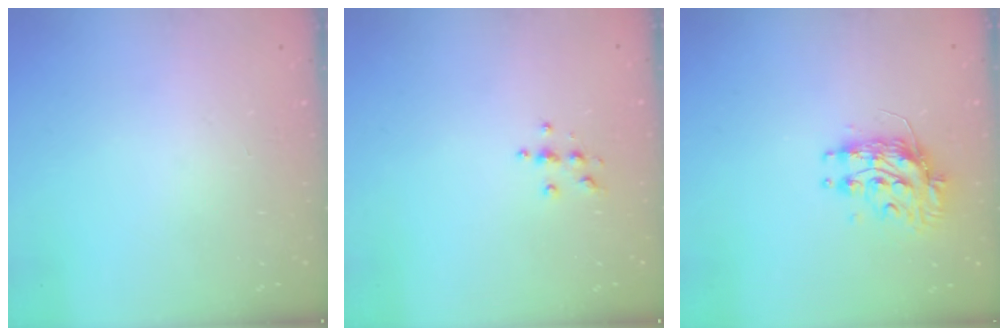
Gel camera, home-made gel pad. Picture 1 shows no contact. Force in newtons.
{"total": 3.9, "press": 3.8, "slide": 0.5}
{"total": 9.2, "press": 9.2, "slide": 0.7}